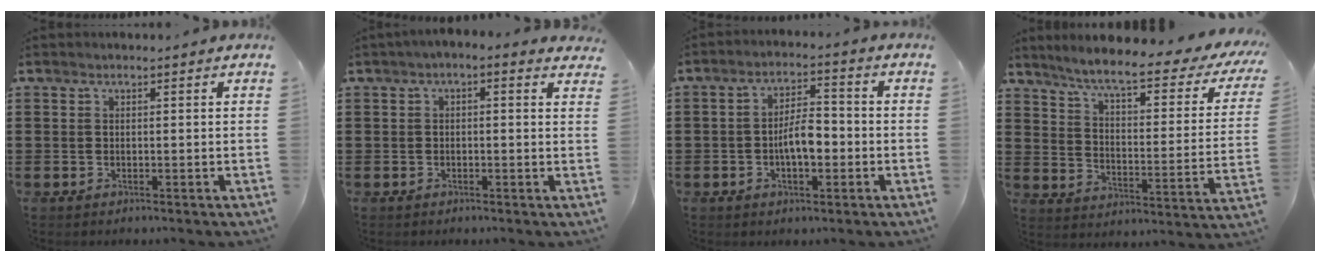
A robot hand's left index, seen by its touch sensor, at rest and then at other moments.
{"total": 1.2, "force": [-0.5, 0.5, 1.0], "torque": [-0.019, 0.002, -0.013]}
{"total": 5.7, "force": [-1.2, 2.5, 5.0], "torque": [-0.088, 0.005, -0.028]}
{"total": 7.2, "force": [5.6, 0.0, 4.5], "torque": [-0.108, -0.038, 0.088]}